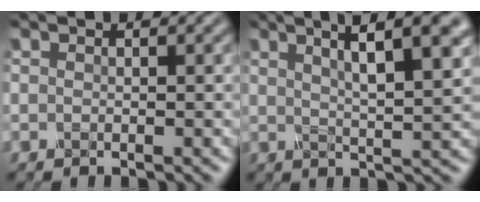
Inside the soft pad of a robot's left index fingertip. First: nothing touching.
{"total": 8.3, "force": [4.1, 2.1, 6.9], "torque": [-0.076, 0.027, 0.048]}